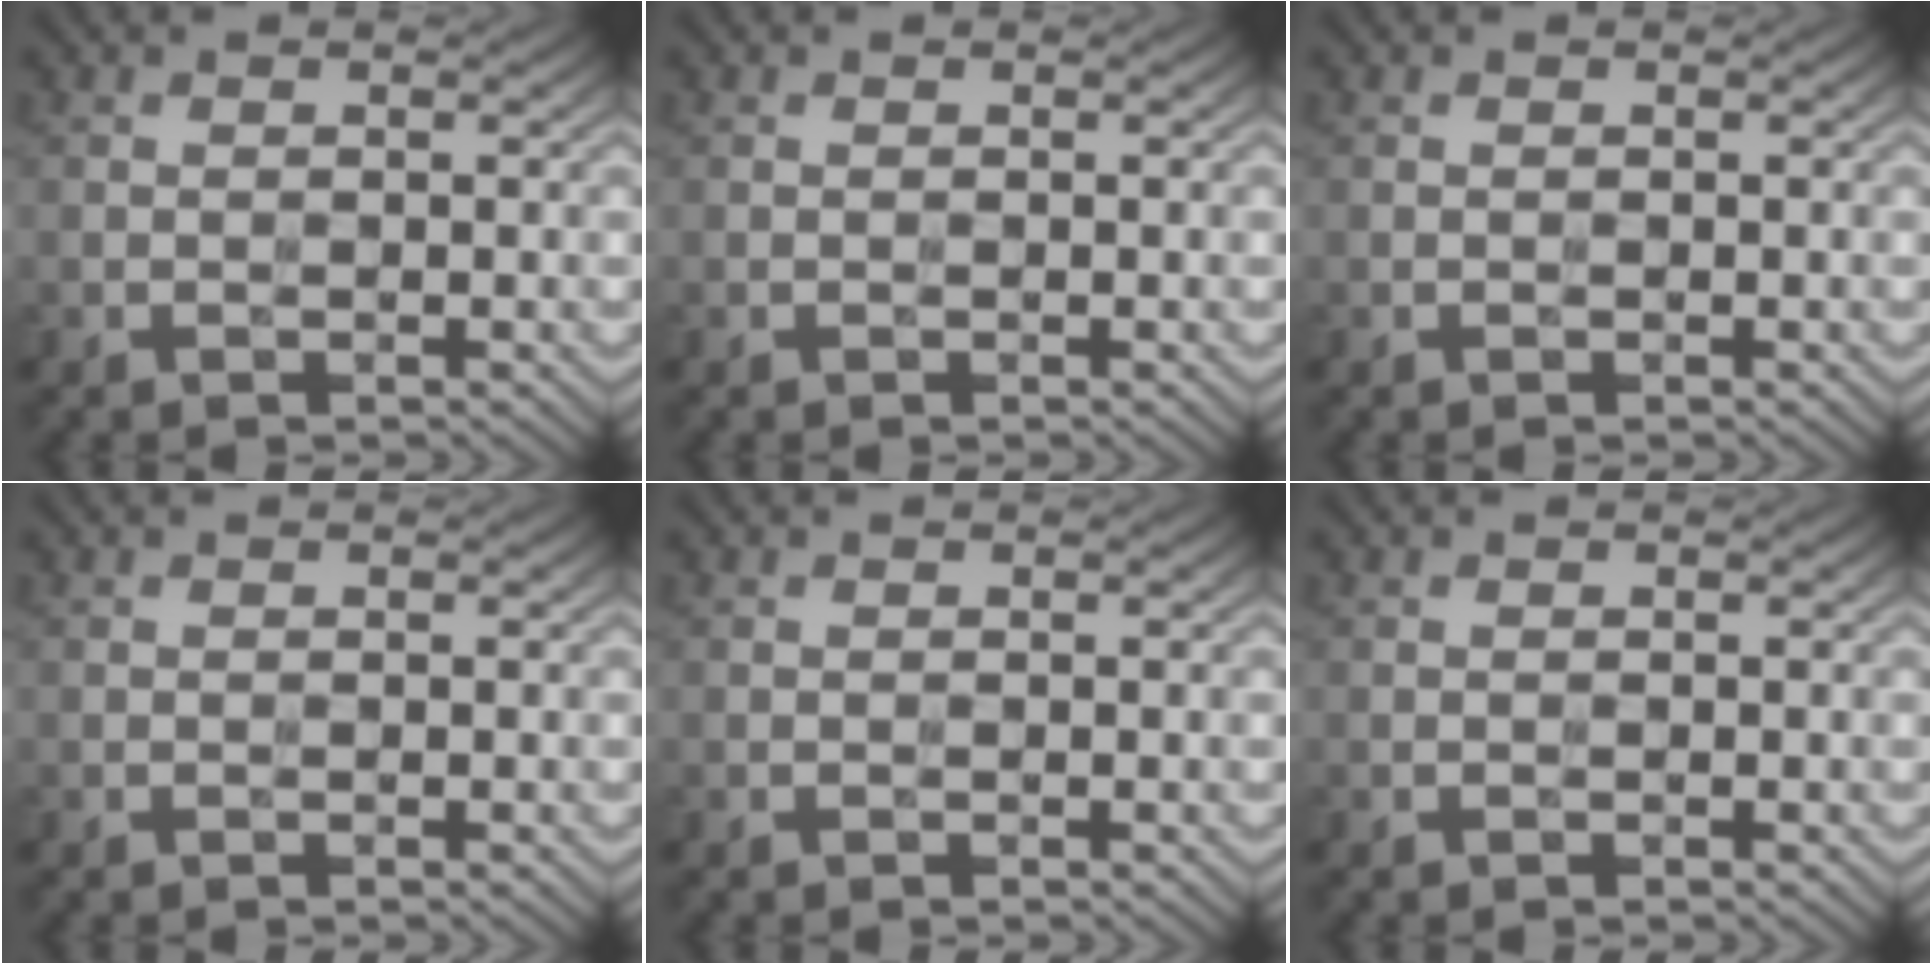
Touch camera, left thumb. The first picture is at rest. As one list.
[{"total": 0.0}, {"total": 0.0}, {"total": 0.0}, {"total": 0.0}, {"total": 0.0}]